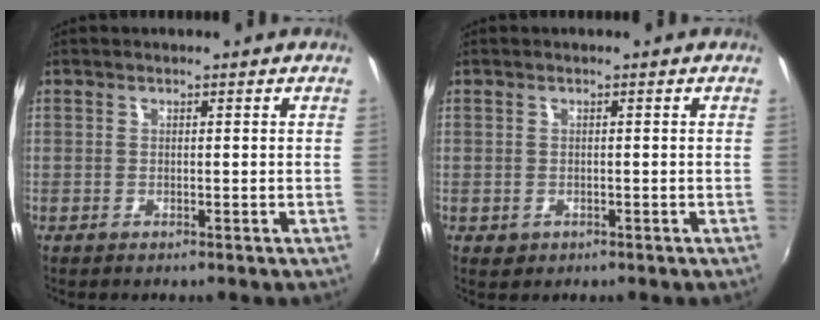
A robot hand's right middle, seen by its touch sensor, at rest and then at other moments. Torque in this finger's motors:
{"motor_torque": [0.28, -0.28, -0.01, 0.01]}